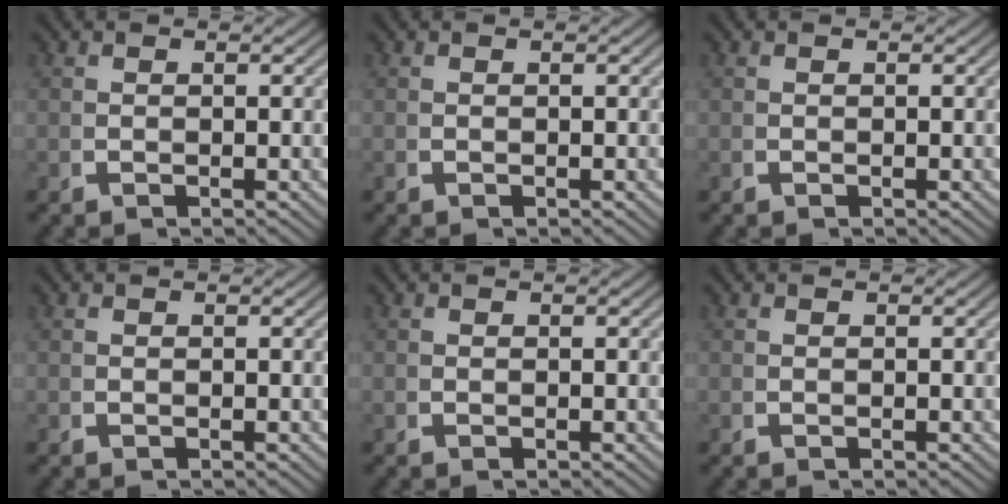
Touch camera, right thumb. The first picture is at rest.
{"total": 0.0}
{"total": 0.0}
{"total": 0.0}
{"total": 0.0}
{"total": 0.0}